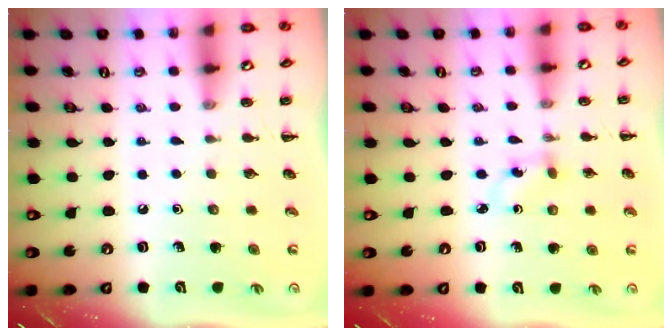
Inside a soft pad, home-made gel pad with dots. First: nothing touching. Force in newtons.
{"total": 1.8, "press": 1.7, "slide": 0.8}